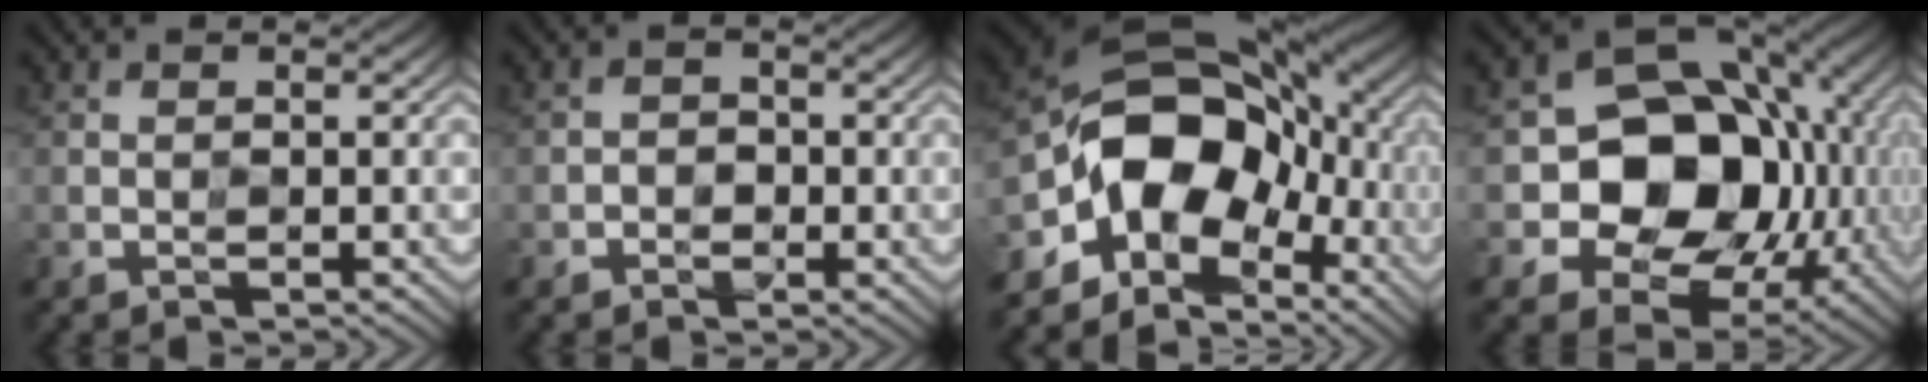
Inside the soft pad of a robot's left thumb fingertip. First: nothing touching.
{"total": 1.6, "force": [-0.8, 1.3, 0.1], "torque": [0.006, 0.002, -0.020]}
{"total": 15.0, "force": [-3.9, 10.6, 9.8], "torque": [-0.182, -0.013, -0.076]}
{"total": 15.8, "force": [-0.9, 12.8, 9.2], "torque": [-0.142, -0.021, -0.028]}